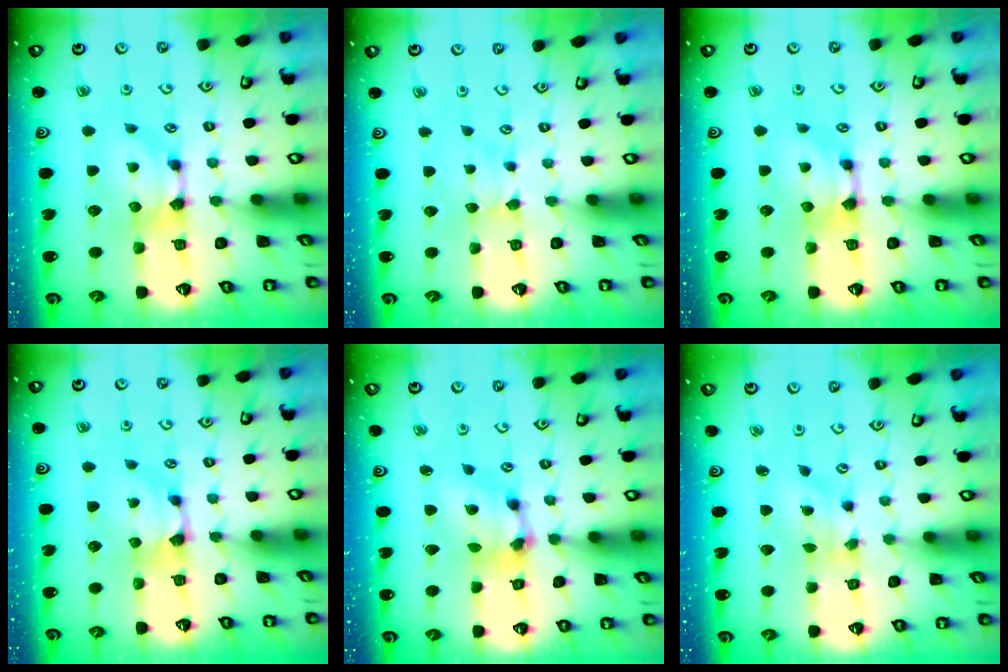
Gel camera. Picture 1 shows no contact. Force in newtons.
{"total": 2.4, "press": 2.4, "slide": 0.6}
{"total": 0.6, "press": 0.0, "slide": 0.6}
{"total": 0.8, "press": 0.2, "slide": 0.8}
{"total": 4.8, "press": 4.4, "slide": 1.9}
{"total": 1.7, "press": 1.3, "slide": 1.0}